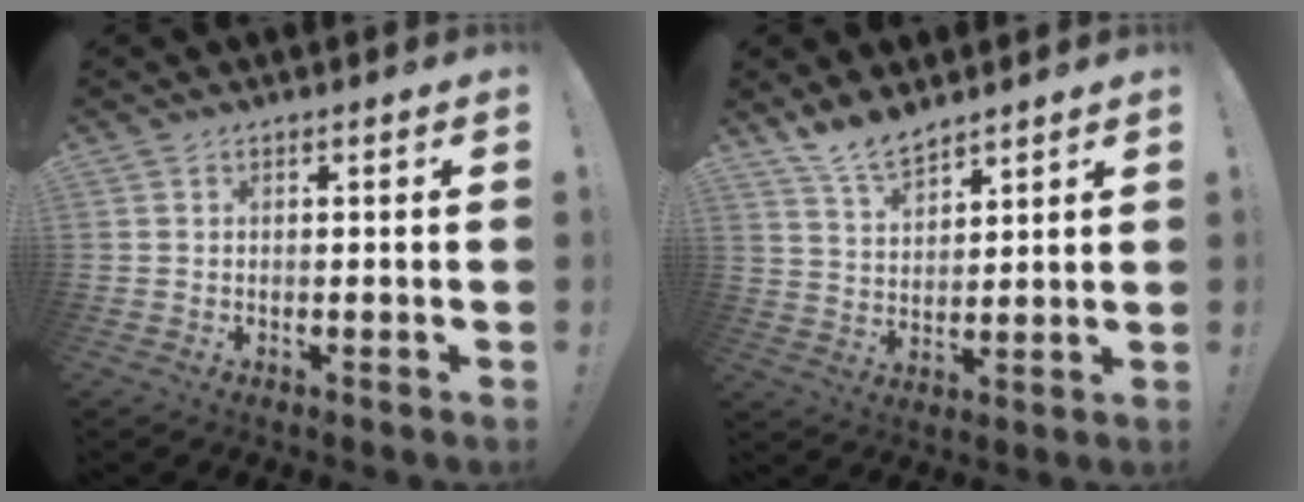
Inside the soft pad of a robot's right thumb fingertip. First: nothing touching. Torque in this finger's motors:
{"motor_torque": [0.03, 1.93, 0.57, 0.48, 0.00]}